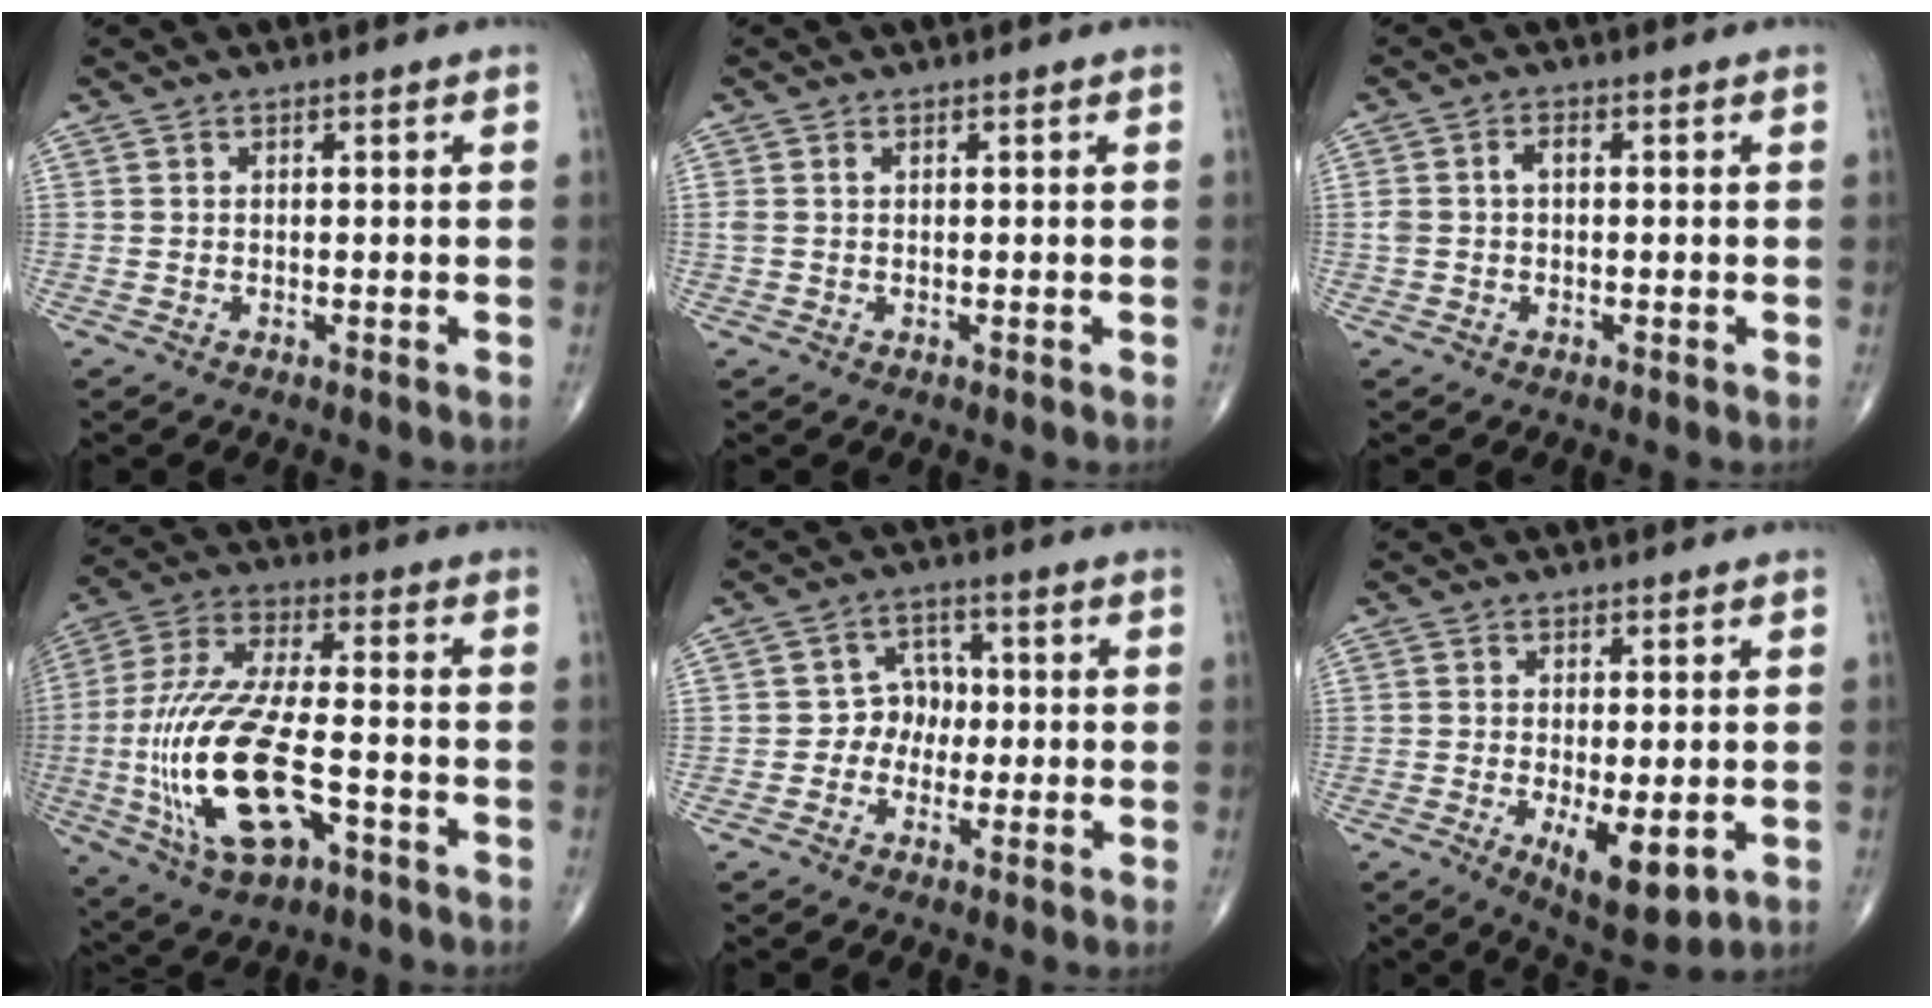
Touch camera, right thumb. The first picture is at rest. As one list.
[{"total": 1.0, "force": [0.4, 0.5, 0.7], "torque": [-0.022, 0.013, 0.013]}, {"total": 2.6, "force": [0.2, 1.6, 2.1], "torque": [-0.051, 0.013, 0.004]}, {"total": 21.3, "force": [-5.8, 9.1, 18.4], "torque": [-0.398, 0.022, -0.093]}, {"total": 5.0, "force": [-0.8, 4.4, 2.4], "torque": [-0.002, 0.016, -0.026]}, {"total": 8.7, "force": [-2.2, 3.4, 7.6], "torque": [-0.114, -0.021, -0.027]}]